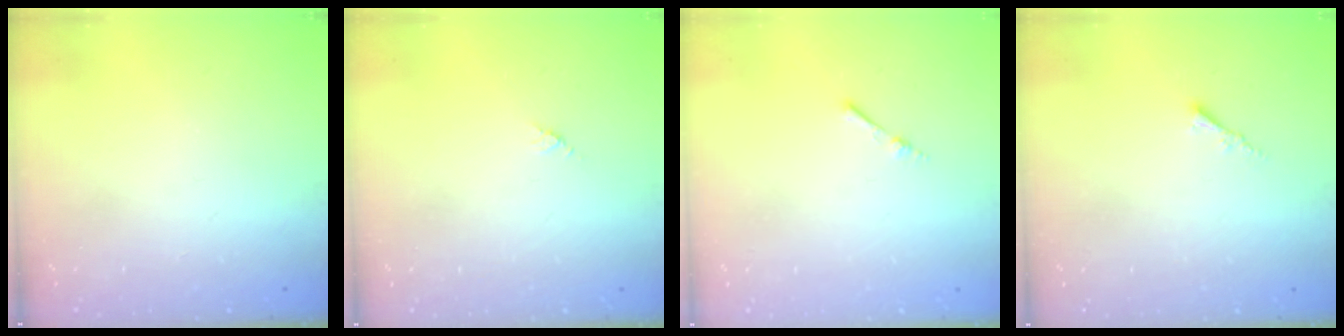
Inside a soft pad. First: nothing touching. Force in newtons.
{"total": 2.9, "press": 2.9, "slide": 0.3}
{"total": 1.7, "press": 1.7, "slide": 0.3}
{"total": 1.7, "press": 1.6, "slide": 0.5}